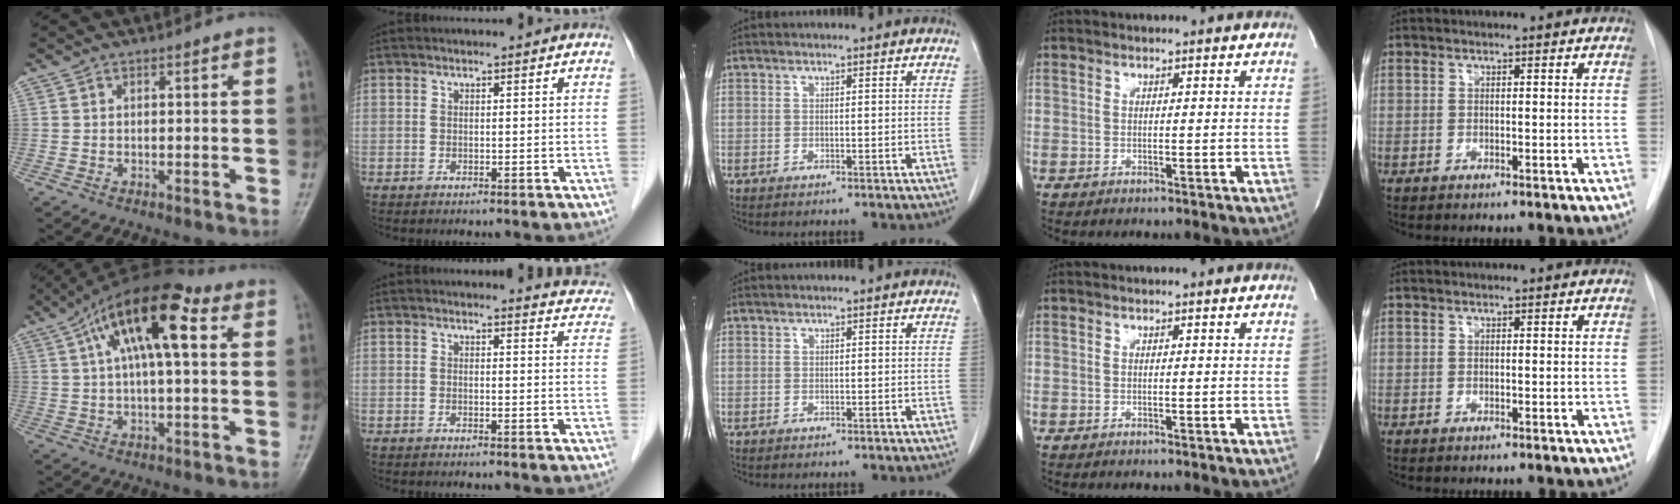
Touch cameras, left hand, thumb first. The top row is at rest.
{"thumb": {"total": 15.3, "force": [5.1, 5.7, 13.3], "torque": [-0.215, 0.026, 0.076]}, "index": {"total": 5.7, "force": [5.6, 0.9, -0.2], "torque": [0.016, -0.029, 0.033]}}